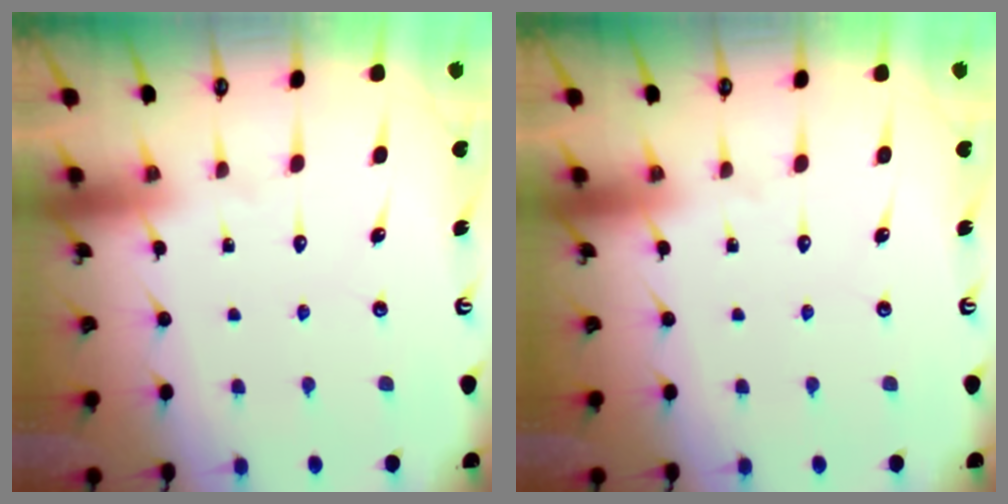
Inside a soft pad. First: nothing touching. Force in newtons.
{"total": 0.0}